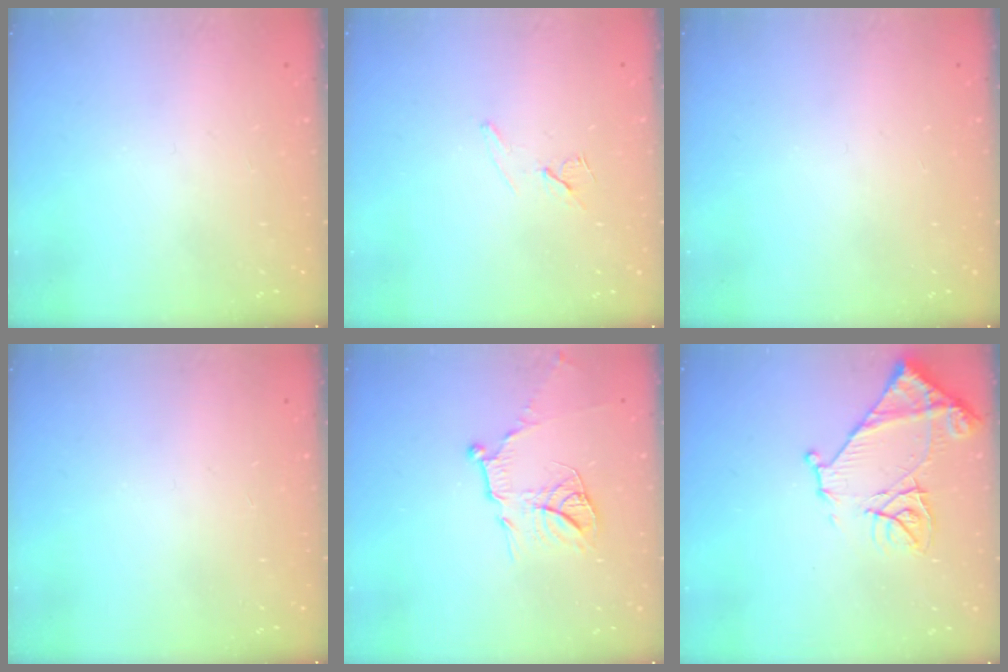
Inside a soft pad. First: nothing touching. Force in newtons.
{"total": 6.7, "press": 6.0, "slide": 3.0}
{"total": 0.0}
{"total": 0.0}
{"total": 14.1, "press": 14.1, "slide": 1.4}
{"total": 13.0, "press": 13.0, "slide": 1.3}